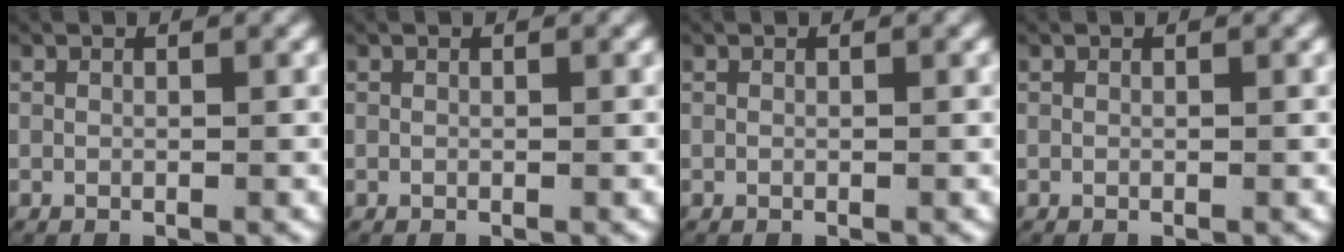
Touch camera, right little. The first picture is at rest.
{"total": 0.0}
{"total": 0.0}
{"total": 0.0}